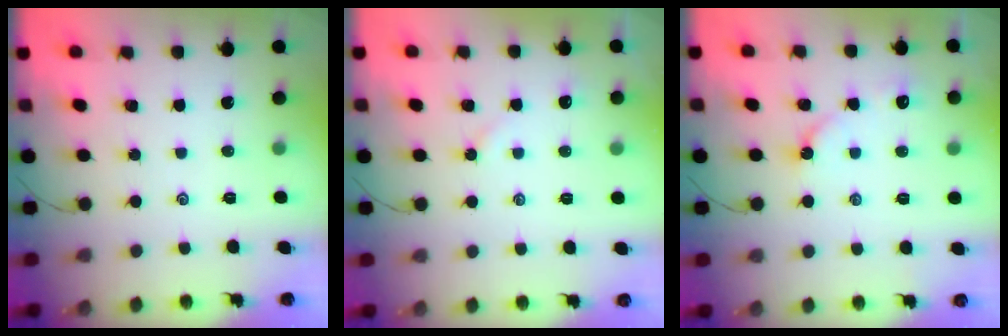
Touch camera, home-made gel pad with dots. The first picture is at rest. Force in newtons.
{"total": 4.0, "press": 4.0, "slide": 0.4}
{"total": 4.3, "press": 4.3, "slide": 0.6}